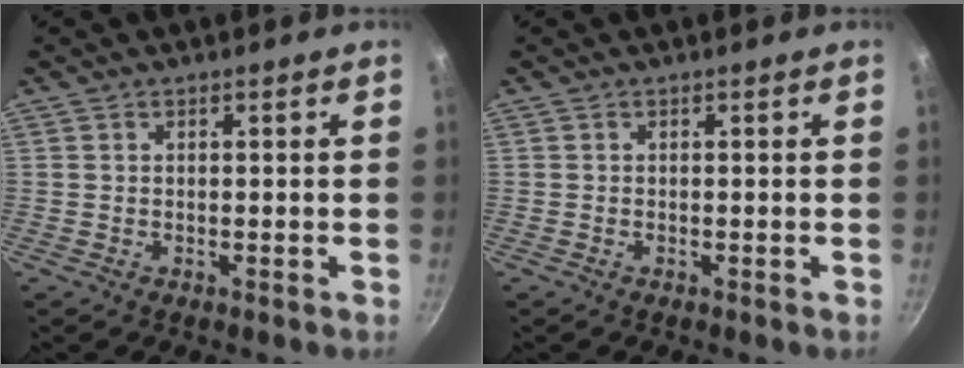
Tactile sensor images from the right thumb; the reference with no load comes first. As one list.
[{"total": 0.0}]